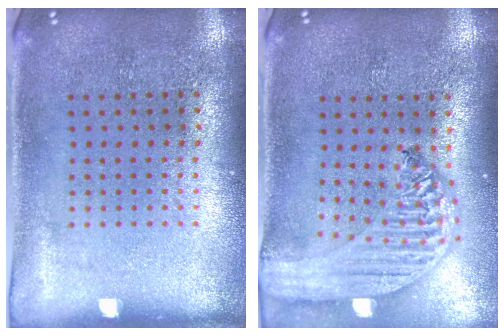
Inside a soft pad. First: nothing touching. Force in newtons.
{"total": 2.9, "press": 2.3, "slide": 1.8}